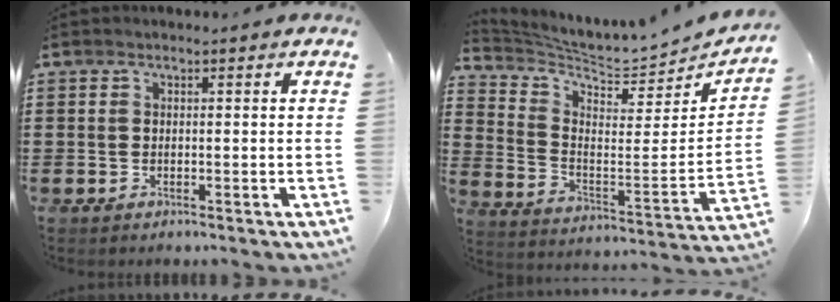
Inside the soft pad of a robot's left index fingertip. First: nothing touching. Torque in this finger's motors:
{"motor_torque": [1.26, -0.88, 0.05, 0.01]}